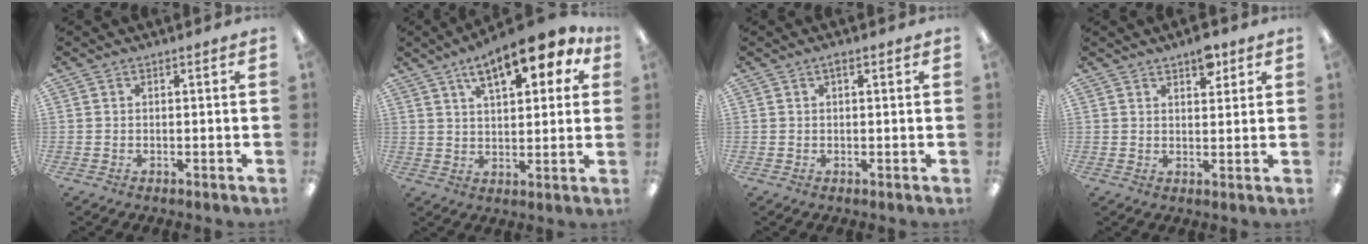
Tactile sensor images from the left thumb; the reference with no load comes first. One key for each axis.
{"total": 14.4, "fx": 8.1, "fy": 5.8, "fz": 10.4, "tx": -0.155, "ty": -0.024, "tz": 0.132}
{"total": 1.0, "fx": 0.6, "fy": 0.4, "fz": 0.6, "tx": -0.007, "ty": 0.000, "tz": 0.008}
{"total": 5.0, "fx": 3.7, "fy": 2.3, "fz": 2.4, "tx": -0.007, "ty": -0.024, "tz": 0.056}